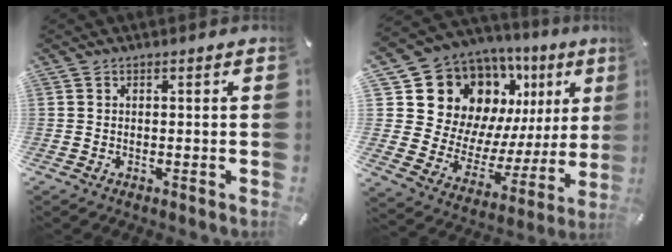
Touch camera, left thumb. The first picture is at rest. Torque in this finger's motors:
{"motor_torque": [2.50, 2.50, 1.44, -1.33, 0.10]}